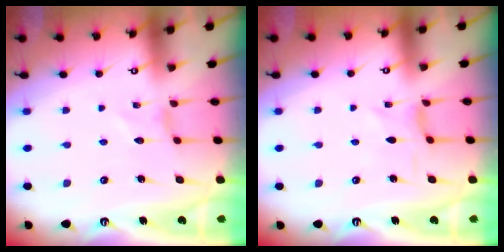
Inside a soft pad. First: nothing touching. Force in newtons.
{"total": 0.0}